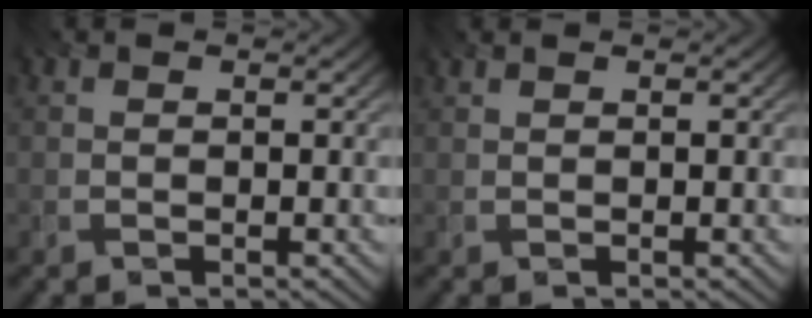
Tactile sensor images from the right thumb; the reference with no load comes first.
{"total": 0.5, "force": [0.5, -0.1, 0.2], "torque": [-0.004, 0.000, 0.010]}